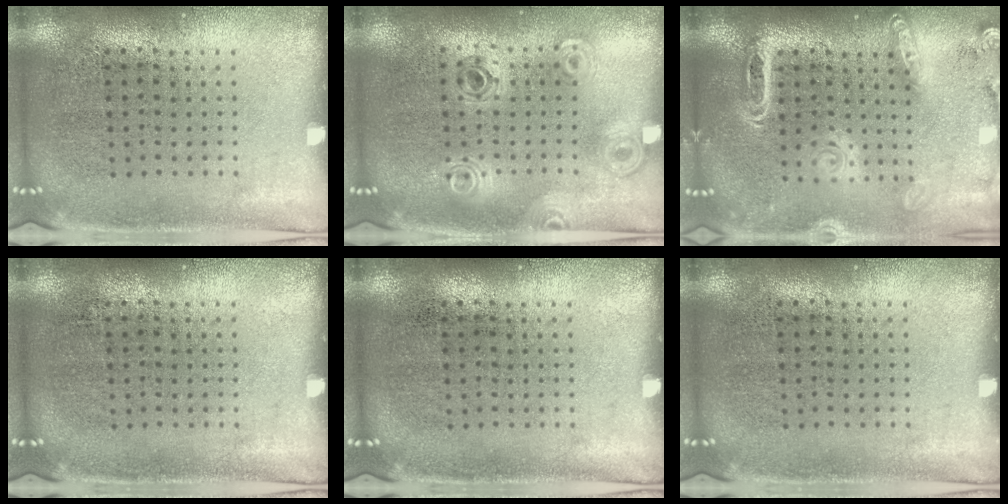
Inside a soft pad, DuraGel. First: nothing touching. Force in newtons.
{"total": 1.0, "press": 1.0, "slide": 0.2}
{"total": 1.9, "press": 1.6, "slide": 1.0}
{"total": 0.0}
{"total": 0.0}
{"total": 0.0}